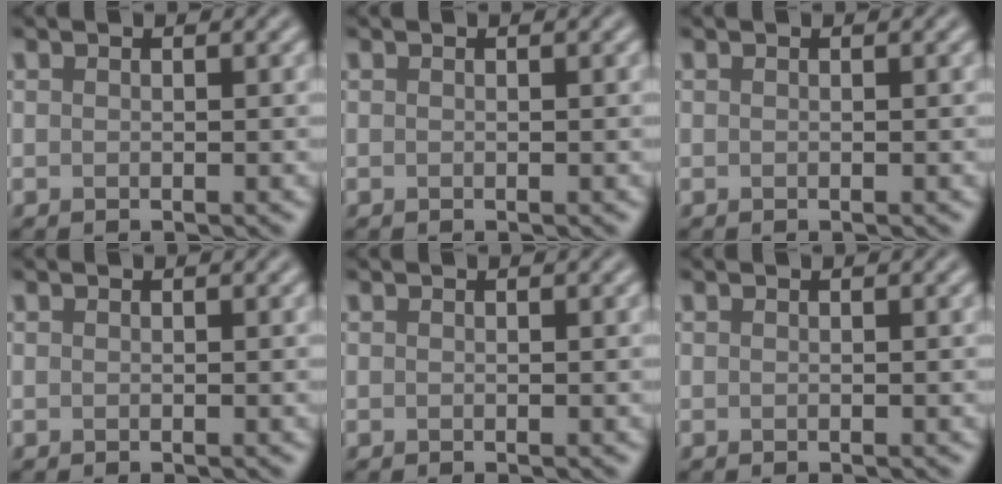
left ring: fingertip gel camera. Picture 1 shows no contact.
{"total": 0.0}
{"total": 0.0}
{"total": 0.0}
{"total": 0.0}
{"total": 0.0}